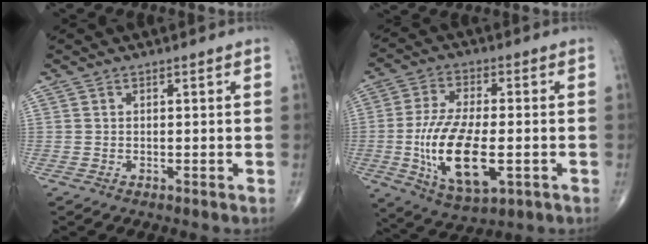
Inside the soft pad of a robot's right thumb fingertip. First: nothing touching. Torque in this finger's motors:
{"motor_torque": [2.15, 2.86, 1.34, 0.64, 0.44]}